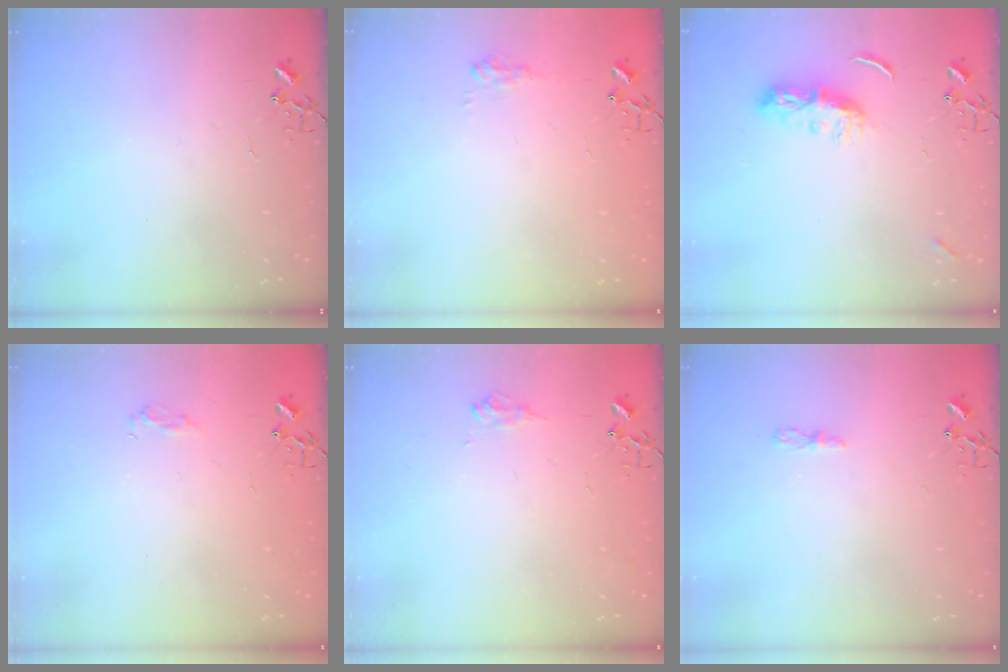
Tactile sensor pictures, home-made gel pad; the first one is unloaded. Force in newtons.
{"total": 7.8, "press": 7.8, "slide": 0.7}
{"total": 7.4, "press": 7.4, "slide": 0.5}
{"total": 7.1, "press": 7.1, "slide": 0.8}
{"total": 8.0, "press": 8.0, "slide": 1.0}
{"total": 4.0, "press": 4.0, "slide": 0.5}